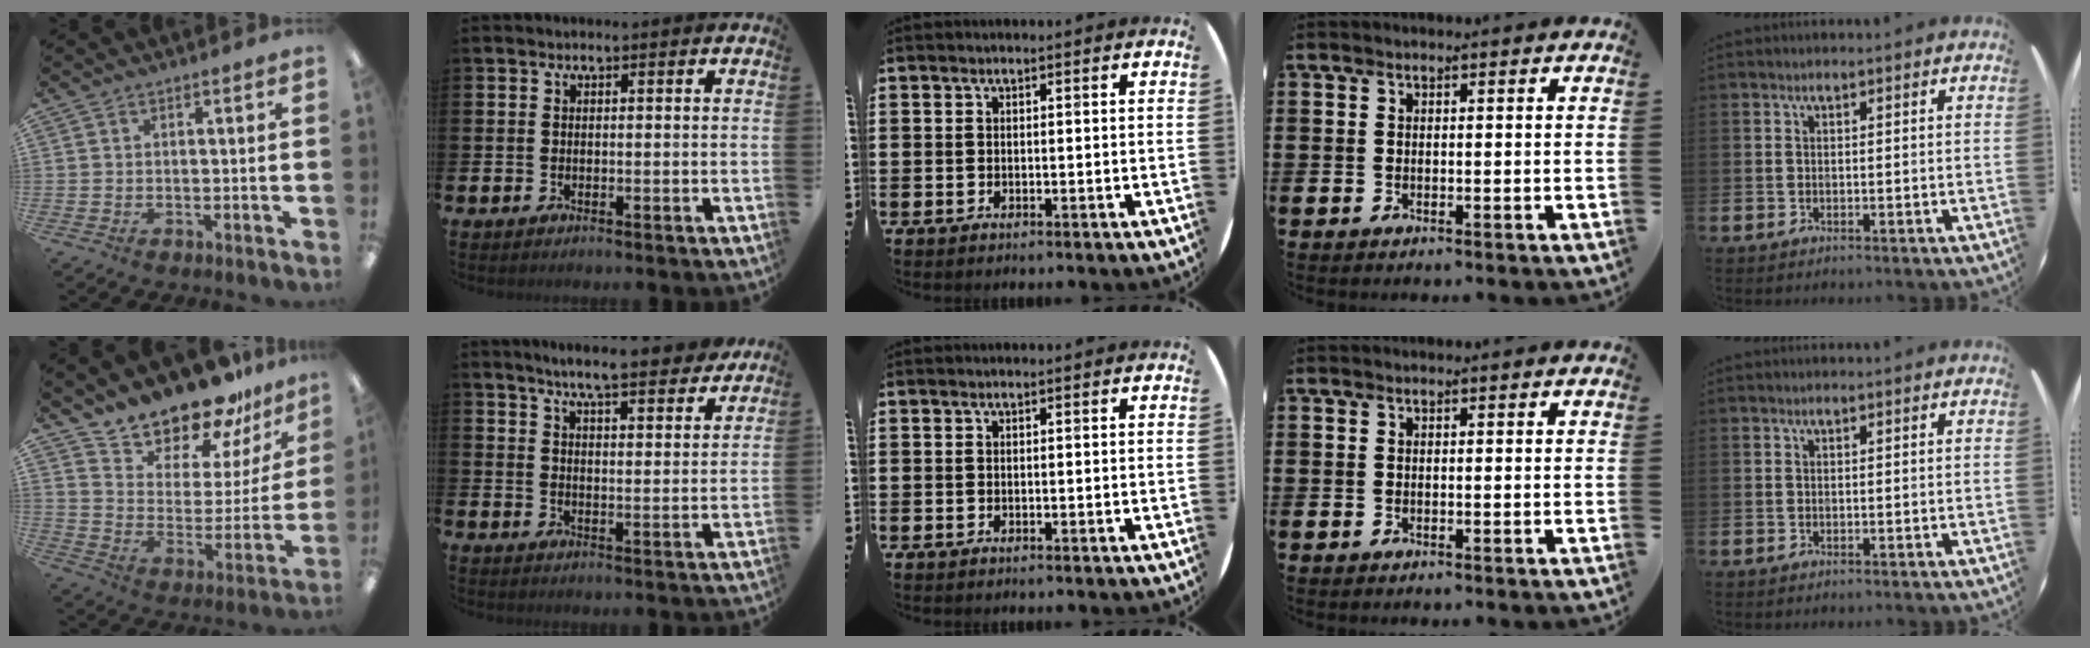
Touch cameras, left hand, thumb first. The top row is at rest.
{"thumb": {"total": 17.4, "force": [16.4, 5.1, 3.2], "torque": [-0.067, -0.144, 0.291]}, "index": {"total": 7.0, "force": [6.6, 0.7, 2.2], "torque": [-0.044, -0.043, 0.113]}}